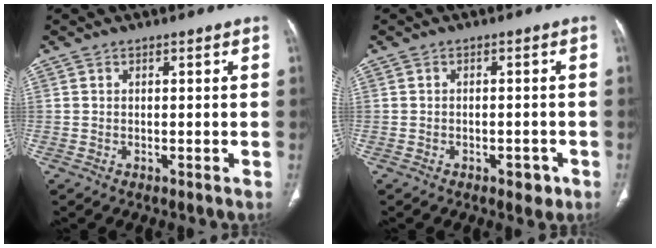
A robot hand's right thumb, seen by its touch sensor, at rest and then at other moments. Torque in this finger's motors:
{"motor_torque": [1.02, -0.32, -0.19, 0.05, 0.06]}